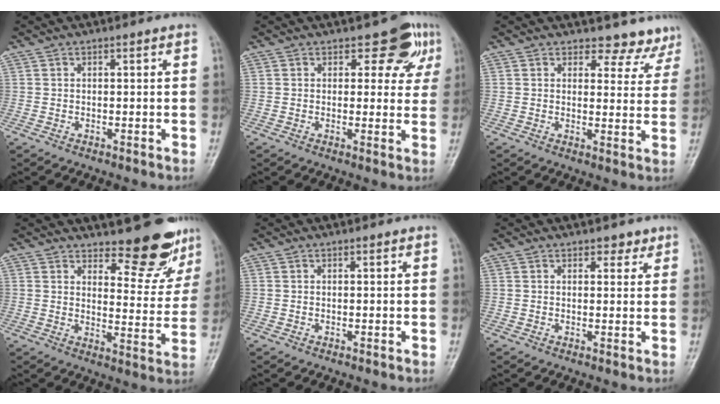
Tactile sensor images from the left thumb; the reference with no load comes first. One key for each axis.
{"total": 6.0, "fx": 3.5, "fy": 3.8, "fz": 3.1, "tx": 0.002, "ty": -0.015, "tz": 0.037}
{"total": 7.2, "fx": 6.5, "fy": 3.1, "fz": -0.4, "tx": 0.047, "ty": -0.046, "tz": 0.054}
{"total": 12.4, "fx": 10.7, "fy": 4.1, "fz": 4.7, "tx": -0.024, "ty": -0.099, "tz": 0.134}
{"total": 0.0}
{"total": 2.2, "fx": 1.7, "fy": 1.3, "fz": 0.8, "tx": 0.008, "ty": -0.009, "tz": 0.019}